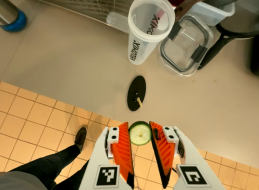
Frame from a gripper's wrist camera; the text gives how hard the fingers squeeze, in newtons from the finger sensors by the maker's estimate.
{"total": 8.4, "left": 8.2, "right": 8.6}